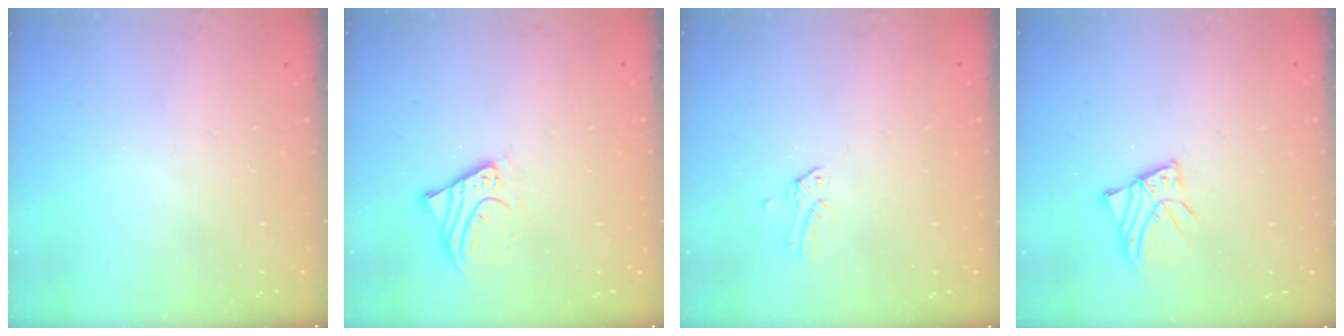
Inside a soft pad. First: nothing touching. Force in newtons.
{"total": 4.2, "press": 4.2, "slide": 0.3}
{"total": 0.0}
{"total": 3.2, "press": 3.2, "slide": 0.2}